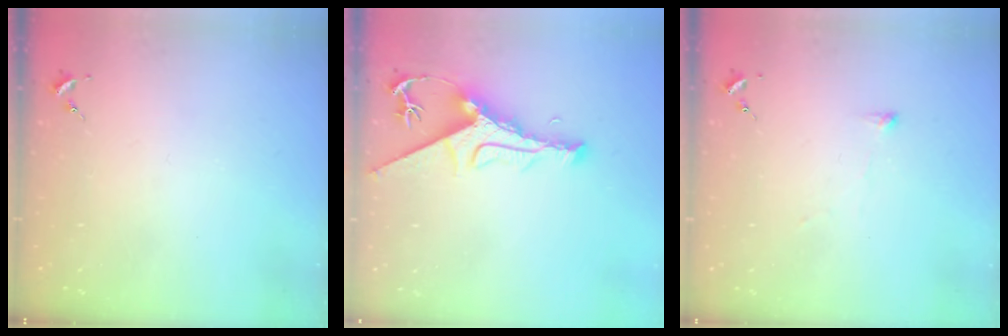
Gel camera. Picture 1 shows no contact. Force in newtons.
{"total": 10.3, "press": 10.2, "slide": 1.4}
{"total": 2.8, "press": 2.7, "slide": 0.5}